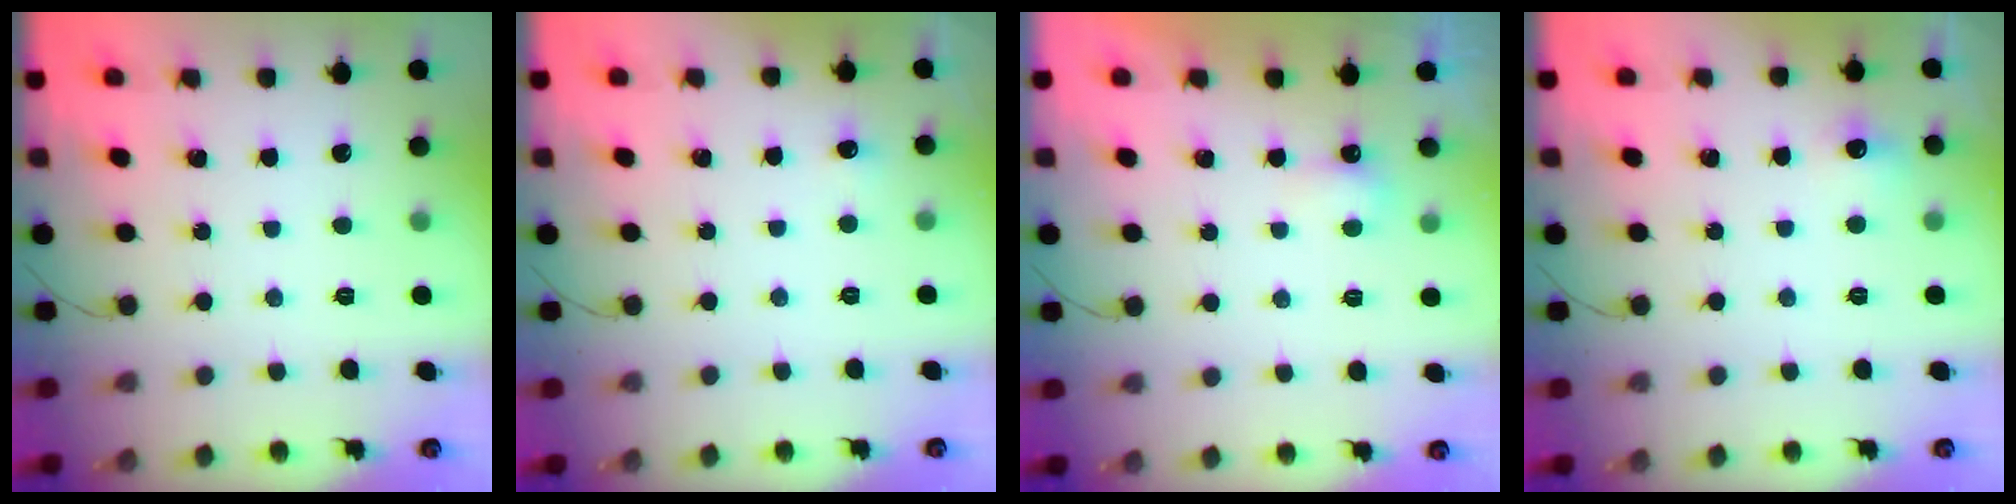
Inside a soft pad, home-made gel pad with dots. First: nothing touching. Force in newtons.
{"total": 3.6, "press": 3.5, "slide": 1.1}
{"total": 3.2, "press": 3.1, "slide": 0.8}
{"total": 5.5, "press": 5.4, "slide": 1.2}